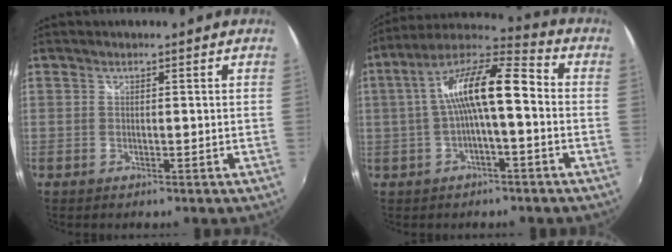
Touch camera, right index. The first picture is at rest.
{"total": 12.8, "force": [-0.6, 3.0, 12.5], "torque": [-0.232, 0.029, -0.013]}